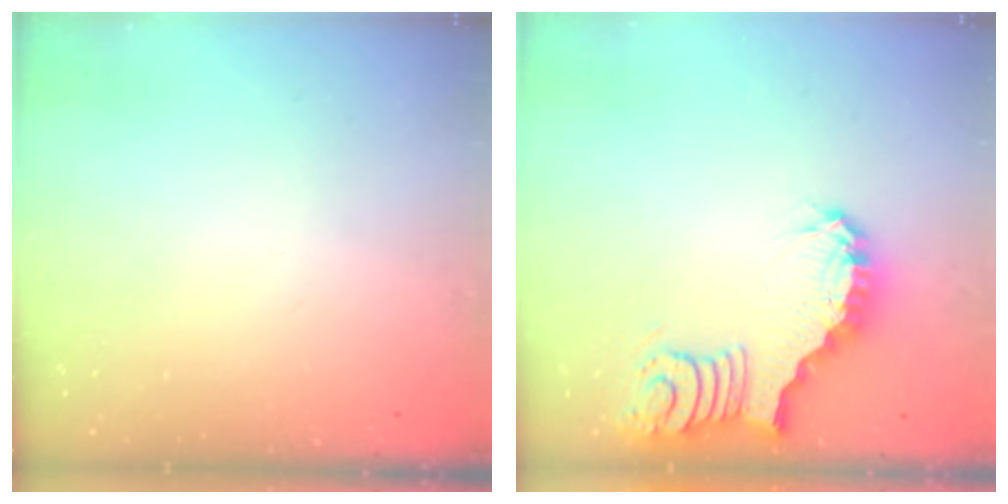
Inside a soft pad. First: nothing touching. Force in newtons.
{"total": 3.7, "press": 3.6, "slide": 0.6}